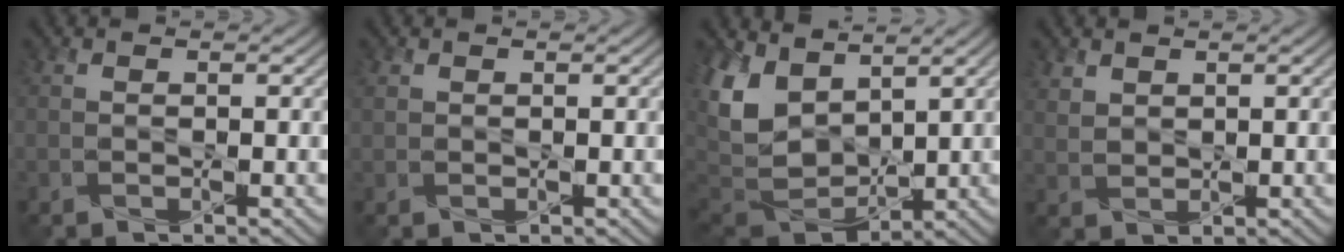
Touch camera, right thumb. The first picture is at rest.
{"total": 0.7, "force": [0.4, 0.5, 0.2], "torque": [-0.006, -0.001, 0.012]}
{"total": 10.0, "force": [3.4, 6.5, 6.7], "torque": [-0.189, -0.006, 0.067]}
{"total": 2.2, "force": [1.6, 1.3, 0.8], "torque": [-0.024, -0.001, 0.040]}